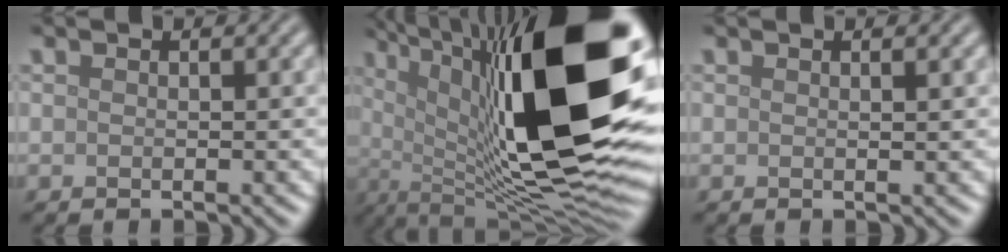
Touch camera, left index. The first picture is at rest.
{"total": 18.8, "force": [4.1, 5.8, 17.4], "torque": [-0.272, 0.003, 0.069]}
{"total": 0.7, "force": [0.3, 0.3, 0.6], "torque": [-0.001, 0.001, 0.003]}